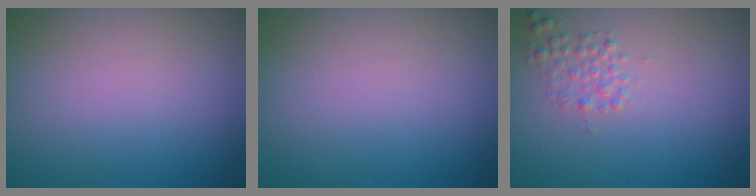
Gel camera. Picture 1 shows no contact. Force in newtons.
{"total": 0.0}
{"total": 1.5, "press": 1.5, "slide": 0.0}